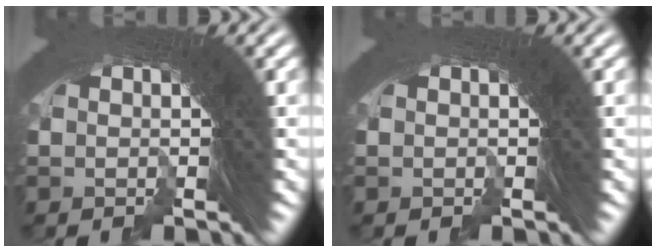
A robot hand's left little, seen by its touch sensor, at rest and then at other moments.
{"total": 0.0}